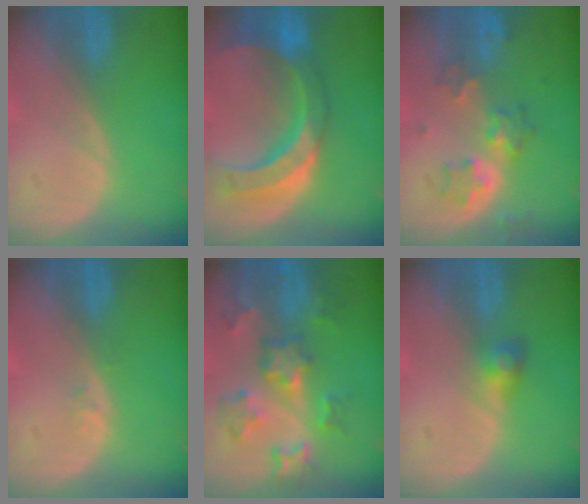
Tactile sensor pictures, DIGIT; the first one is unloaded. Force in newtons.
{"total": 11.6, "press": 9.8, "slide": 6.2}
{"total": 6.3, "press": 5.6, "slide": 2.7}
{"total": 0.8, "press": 0.6, "slide": 0.5}
{"total": 8.8, "press": 7.8, "slide": 4.0}
{"total": 2.5, "press": 2.5, "slide": 0.2}